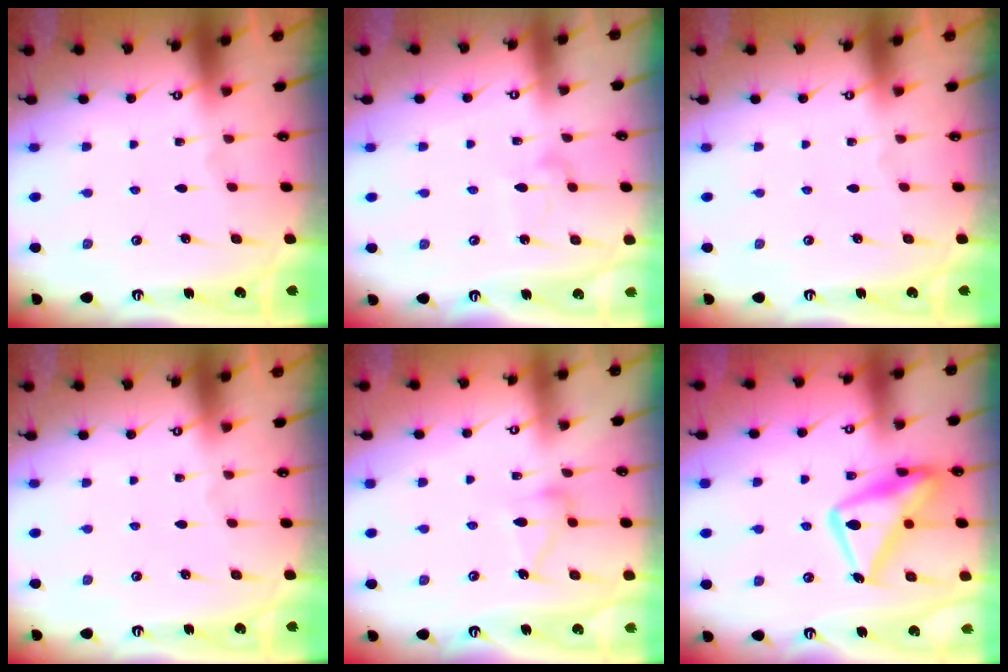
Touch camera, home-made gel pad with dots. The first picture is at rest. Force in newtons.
{"total": 5.3, "press": 5.2, "slide": 0.4}
{"total": 0.0}
{"total": 0.0}
{"total": 10.6, "press": 10.6, "slide": 0.6}
{"total": 18.3, "press": 18.2, "slide": 1.5}